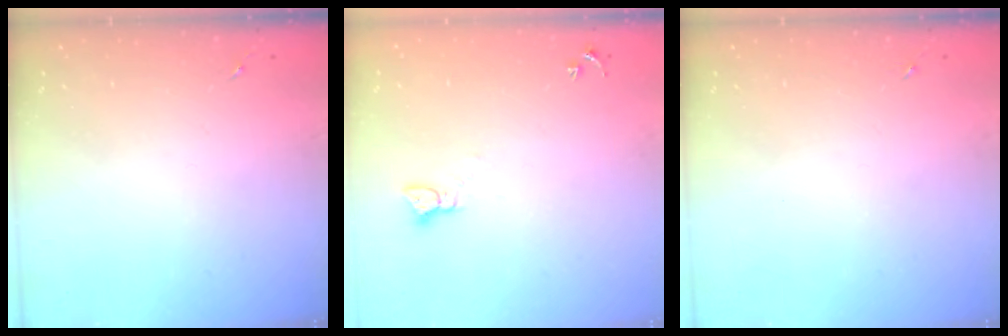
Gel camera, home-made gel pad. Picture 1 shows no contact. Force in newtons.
{"total": 2.3, "press": 2.3, "slide": 0.3}
{"total": 0.0}